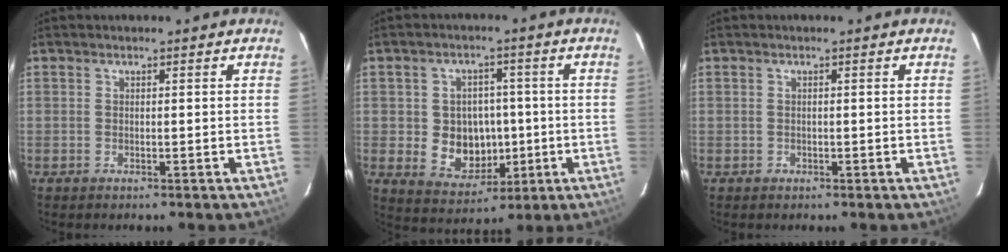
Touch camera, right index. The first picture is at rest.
{"total": 9.6, "force": [-1.2, 8.1, 4.9], "torque": [-0.111, 0.007, 0.000]}
{"total": 0.5, "force": [-0.2, 0.5, 0.1], "torque": [0.003, 0.001, 0.001]}